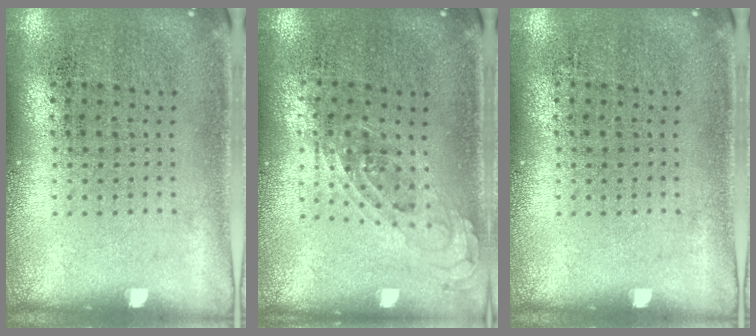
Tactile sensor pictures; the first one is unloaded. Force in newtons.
{"total": 0.8, "press": 0.7, "slide": 0.3}
{"total": 0.0}